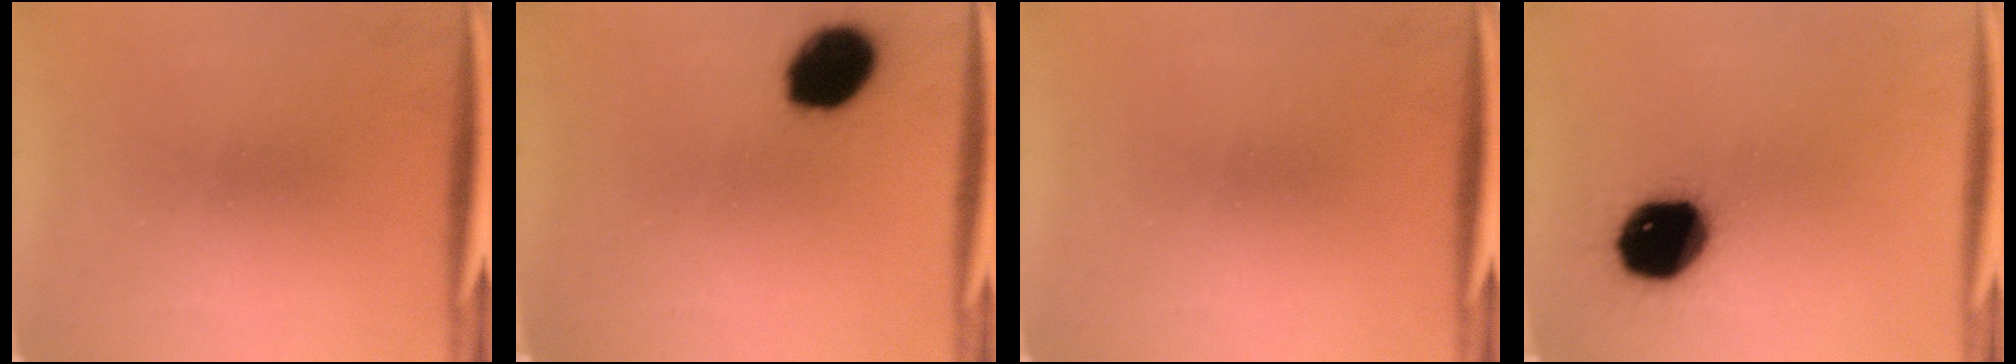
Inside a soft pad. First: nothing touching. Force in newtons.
{"total": 11.3}
{"total": 0.0}
{"total": 17.4}